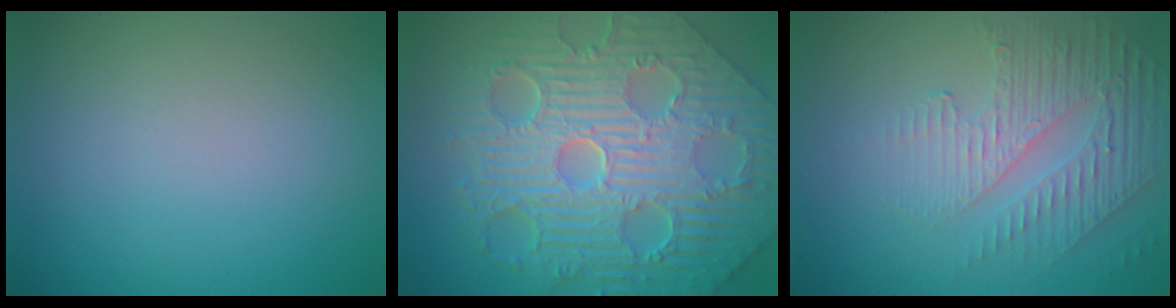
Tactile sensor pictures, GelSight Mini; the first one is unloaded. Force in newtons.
{"total": 12.5, "press": 8.2, "slide": 9.3}
{"total": 5.1, "press": 3.3, "slide": 3.9}